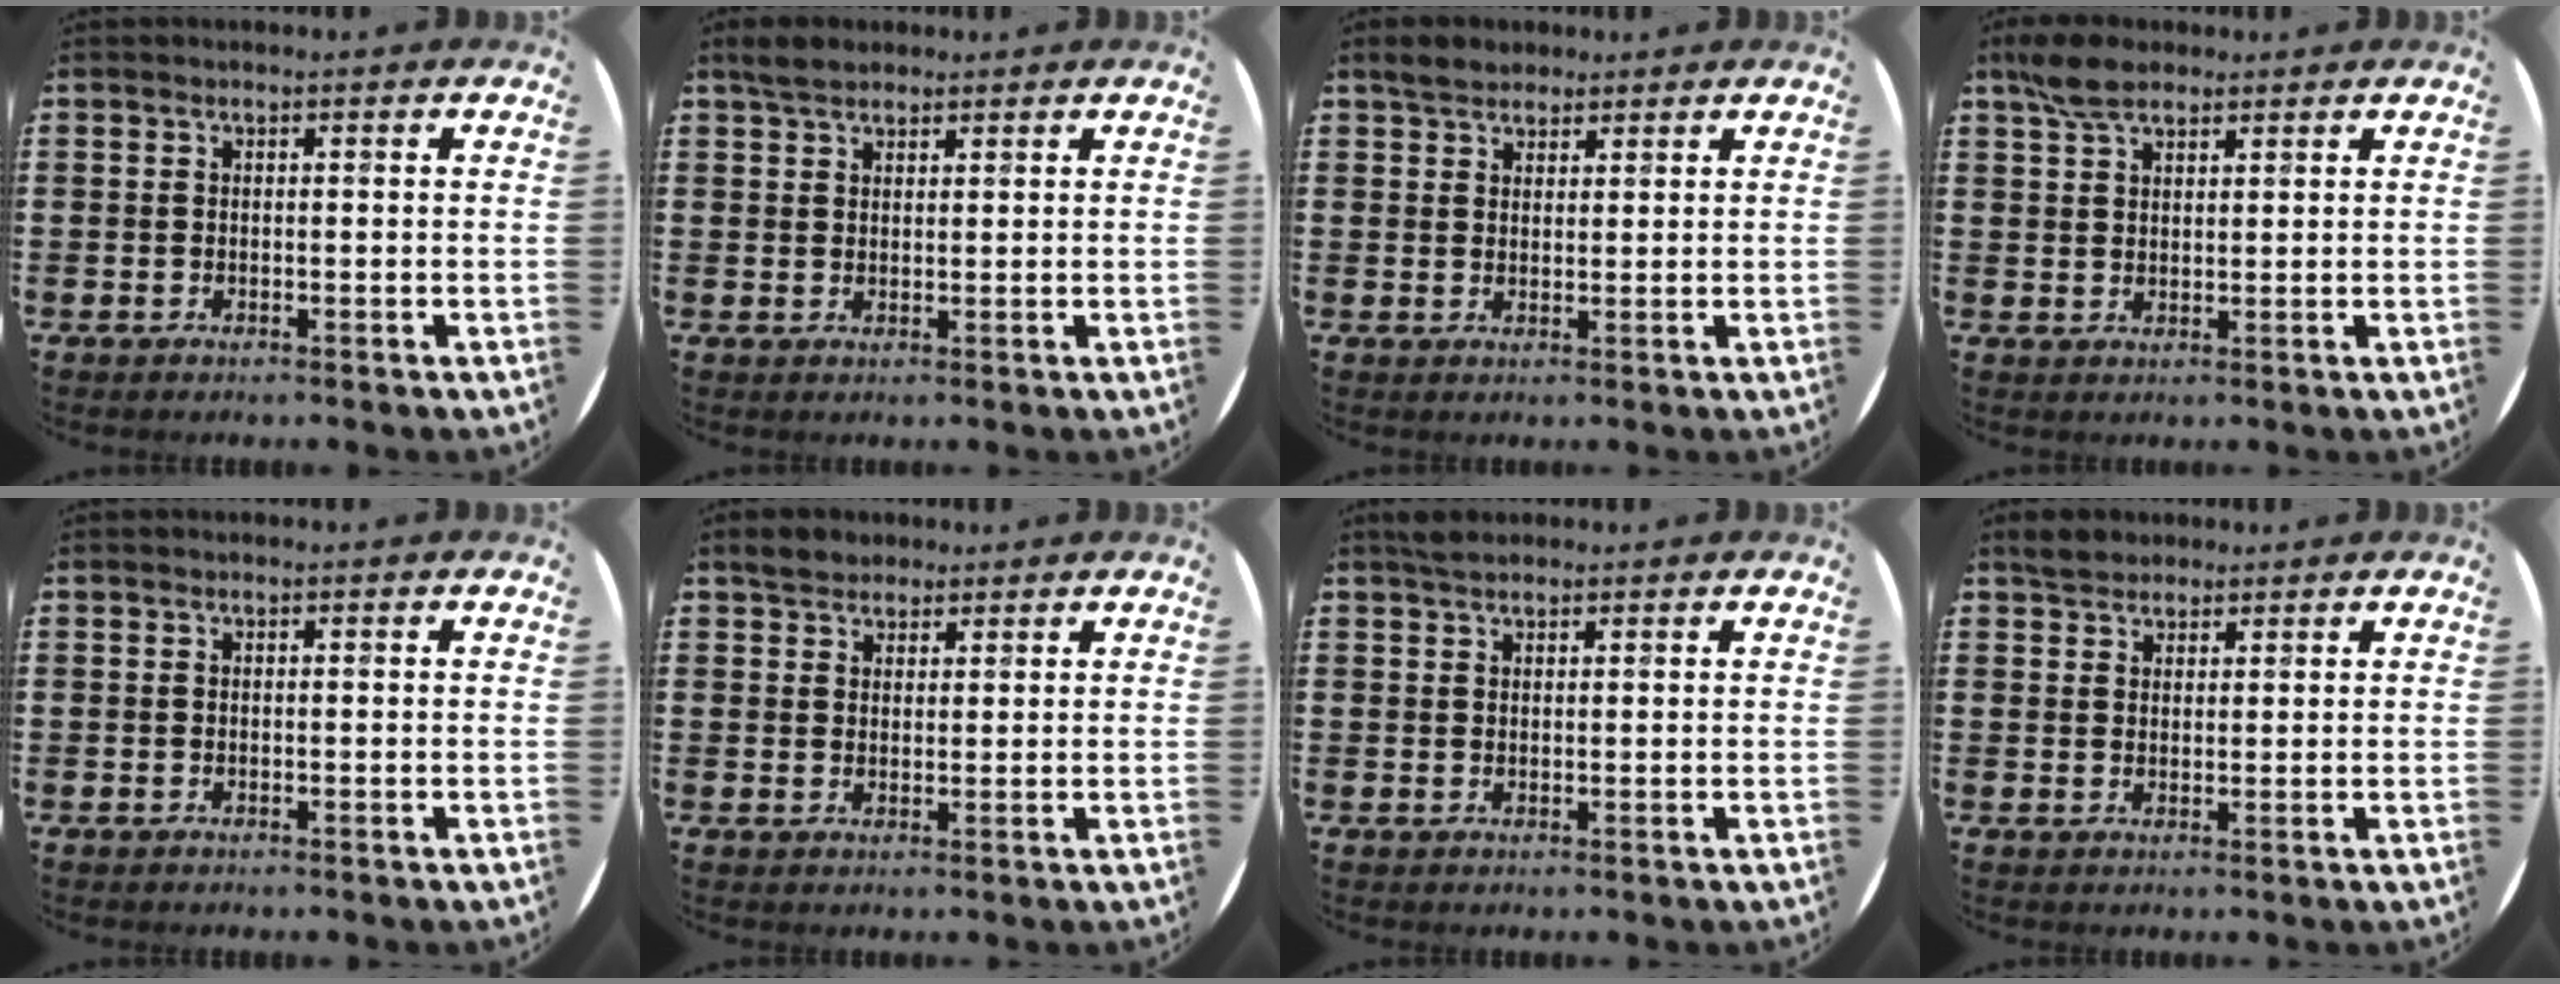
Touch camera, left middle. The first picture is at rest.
{"total": 2.7, "force": [2.3, 1.0, 0.8], "torque": [-0.014, 0.004, 0.042]}
{"total": 2.7, "force": [2.4, 1.2, 0.3], "torque": [-0.004, 0.004, 0.046]}
{"total": 4.8, "force": [3.7, 2.0, 2.3], "torque": [-0.045, -0.001, 0.068]}
{"total": 0.0}
{"total": 2.6, "force": [2.3, 1.3, 0.1], "torque": [0.000, 0.004, 0.045]}
{"total": 1.6, "force": [1.4, 0.5, 0.5], "torque": [-0.004, 0.000, 0.025]}
{"total": 2.6, "force": [2.4, 1.1, 0.1], "torque": [0.001, 0.004, 0.046]}